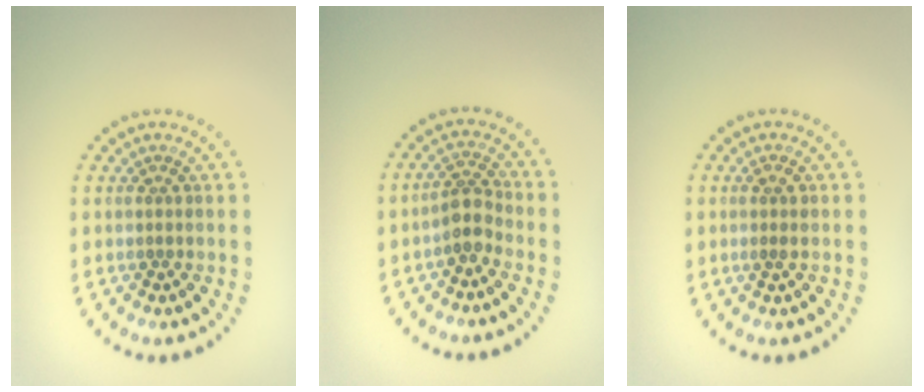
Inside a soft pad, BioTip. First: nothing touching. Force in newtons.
{"total": 2.3, "press": 1.8, "slide": 1.4}
{"total": 0.9, "press": 0.8, "slide": 0.4}